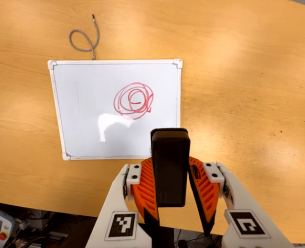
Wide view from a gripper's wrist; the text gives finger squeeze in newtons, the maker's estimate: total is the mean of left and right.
{"total": 7.2, "left": 5.5, "right": 8.8}